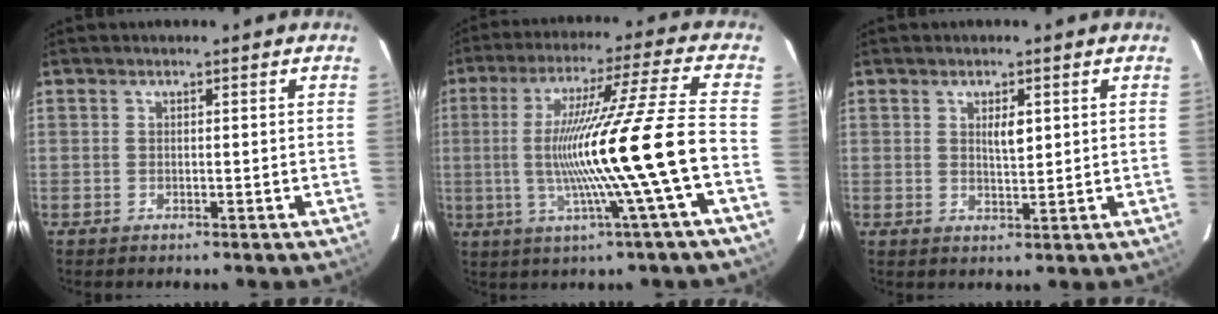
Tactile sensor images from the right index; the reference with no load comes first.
{"total": 16.7, "force": [-3.3, -2.6, 16.1], "torque": [-0.287, 0.002, -0.059]}
{"total": 2.7, "force": [0.9, 0.8, 2.4], "torque": [-0.041, -0.002, 0.017]}